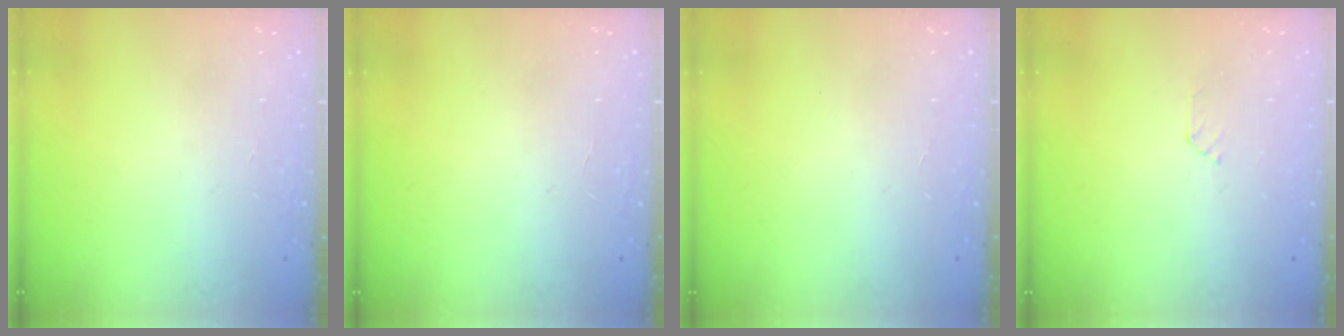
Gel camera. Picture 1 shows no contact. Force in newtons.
{"total": 0.0}
{"total": 0.0}
{"total": 3.0, "press": 3.0, "slide": 0.4}